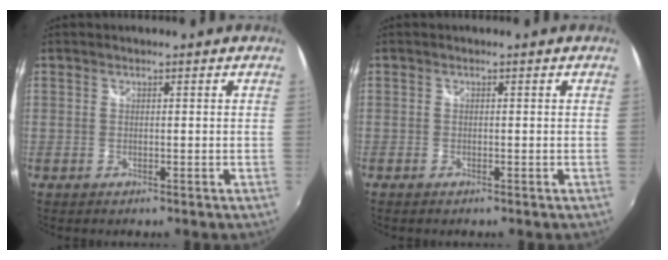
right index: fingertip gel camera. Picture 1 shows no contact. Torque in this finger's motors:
{"motor_torque": [0.01, 0.04, -0.01, 0.01]}